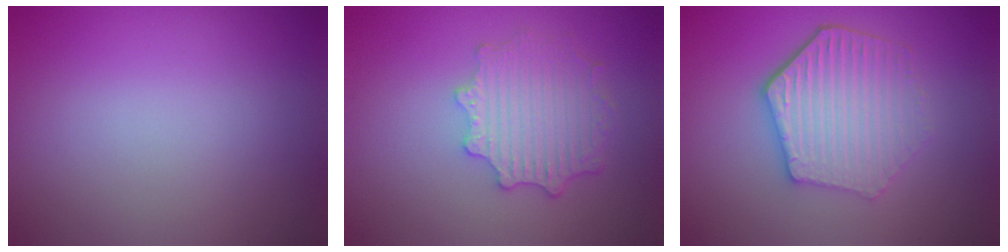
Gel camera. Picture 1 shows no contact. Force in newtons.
{"total": 4.3, "press": 3.5, "slide": 2.5}
{"total": 5.3, "press": 4.3, "slide": 3.2}